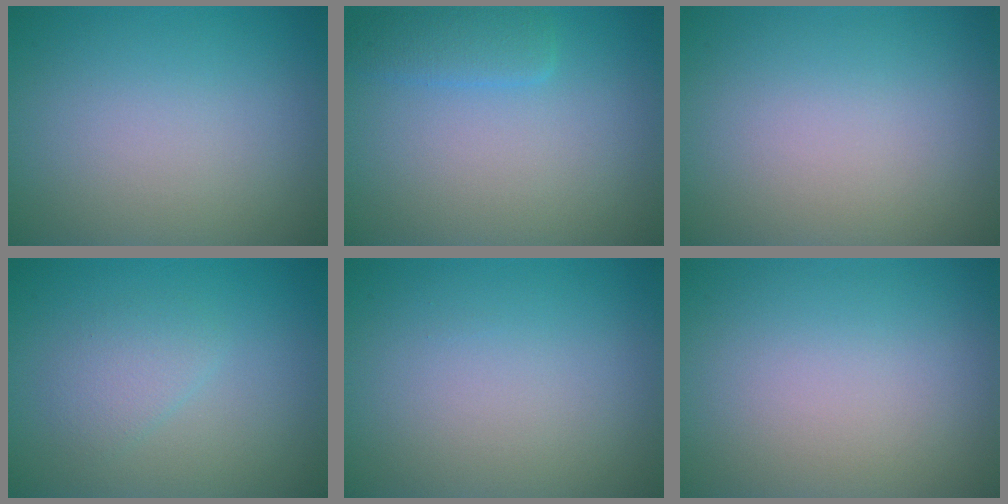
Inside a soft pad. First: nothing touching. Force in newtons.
{"total": 1.8, "press": 1.8, "slide": 0.0}
{"total": 0.0}
{"total": 1.8, "press": 1.8, "slide": 0.1}
{"total": 0.0}
{"total": 0.0}